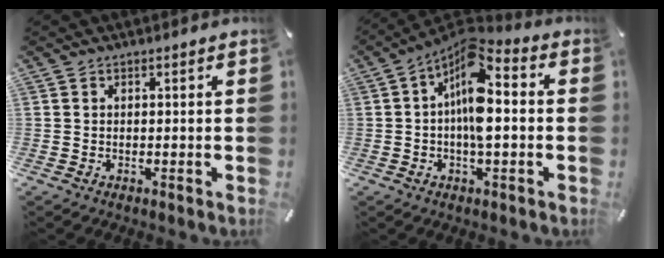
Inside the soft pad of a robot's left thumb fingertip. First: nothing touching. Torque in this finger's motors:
{"motor_torque": [2.31, 2.51, 0.69, -0.42, 0.37]}